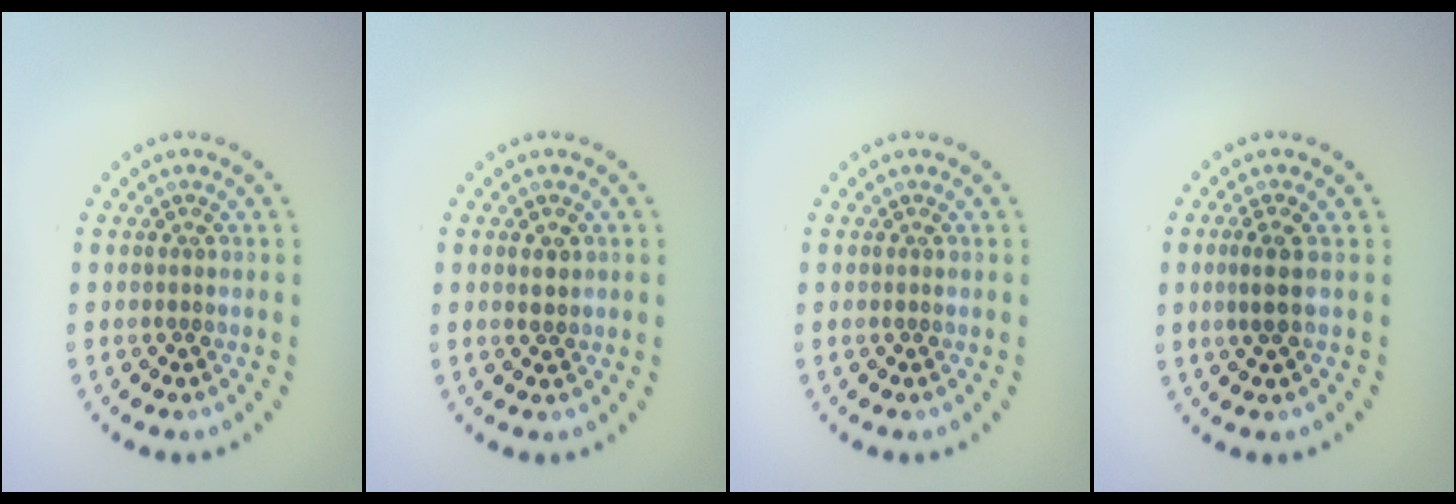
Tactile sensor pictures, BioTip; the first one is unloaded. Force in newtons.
{"total": 1.2, "press": 1.2, "slide": 0.3}
{"total": 0.0}
{"total": 1.8, "press": 1.4, "slide": 1.1}